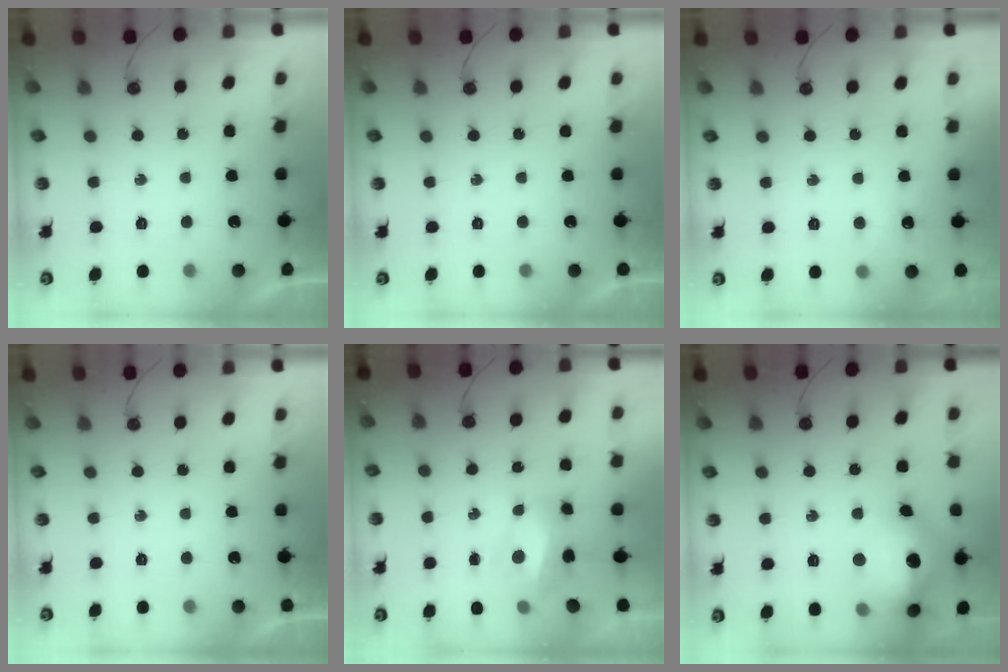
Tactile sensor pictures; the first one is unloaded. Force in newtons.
{"total": 0.0}
{"total": 2.7, "press": 2.7, "slide": 0.6}
{"total": 0.0}
{"total": 8.0, "press": 7.9, "slide": 0.9}
{"total": 18.0, "press": 17.9, "slide": 1.5}